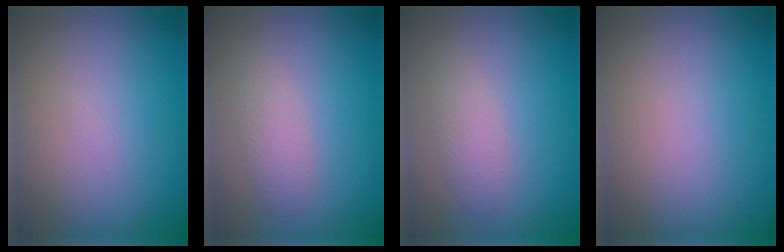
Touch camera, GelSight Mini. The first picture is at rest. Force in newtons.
{"total": 1.7, "press": 1.7, "slide": 0.1}
{"total": 1.7, "press": 1.7, "slide": 0.1}
{"total": 0.0}